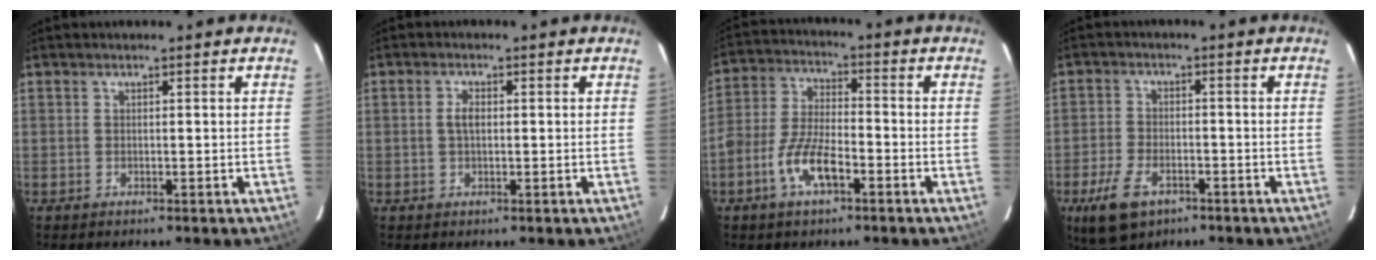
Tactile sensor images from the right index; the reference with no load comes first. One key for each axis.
{"total": 2.2, "fx": 0.1, "fy": 1.1, "fz": 1.8, "tx": -0.037, "ty": 0.005, "tz": 0.002}
{"total": 9.2, "fx": -4.5, "fy": 3.5, "fz": 7.2, "tx": -0.154, "ty": 0.004, "tz": -0.088}
{"total": 9.3, "fx": -5.3, "fy": 5.1, "fz": 5.7, "tx": -0.140, "ty": -0.011, "tz": -0.094}